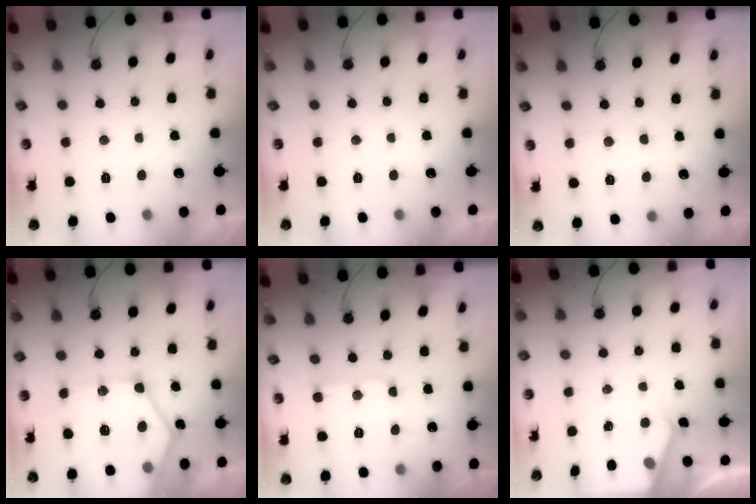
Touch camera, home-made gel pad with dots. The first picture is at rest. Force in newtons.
{"total": 0.0}
{"total": 5.0, "press": 5.0, "slide": 0.5}
{"total": 19.8, "press": 19.8, "slide": 2.0}
{"total": 5.6, "press": 5.6, "slide": 0.4}
{"total": 2.2, "press": 2.2, "slide": 0.3}